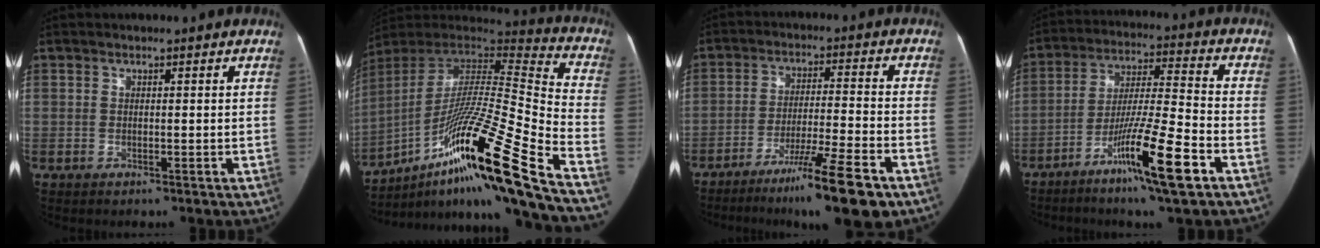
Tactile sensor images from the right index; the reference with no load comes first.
{"total": 28.2, "force": [-15.5, 0.0, 23.5], "torque": [-0.367, -0.012, -0.268]}
{"total": 13.1, "force": [-8.8, -0.6, 9.7], "torque": [-0.154, -0.029, -0.144]}
{"total": 13.9, "force": [-7.3, 0.0, 11.9], "torque": [-0.215, -0.017, -0.127]}